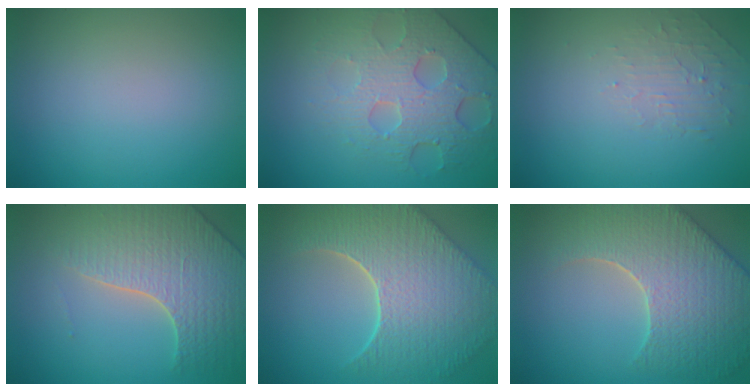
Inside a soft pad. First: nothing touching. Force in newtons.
{"total": 5.2, "press": 4.6, "slide": 2.3}
{"total": 1.8, "press": 0.5, "slide": 1.7}
{"total": 5.5, "press": 4.8, "slide": 2.6}
{"total": 9.5, "press": 6.8, "slide": 6.7}
{"total": 8.0, "press": 6.4, "slide": 4.9}